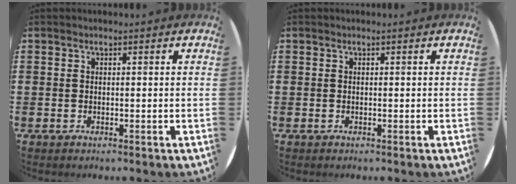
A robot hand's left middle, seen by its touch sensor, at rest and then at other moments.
{"total": 0.0}